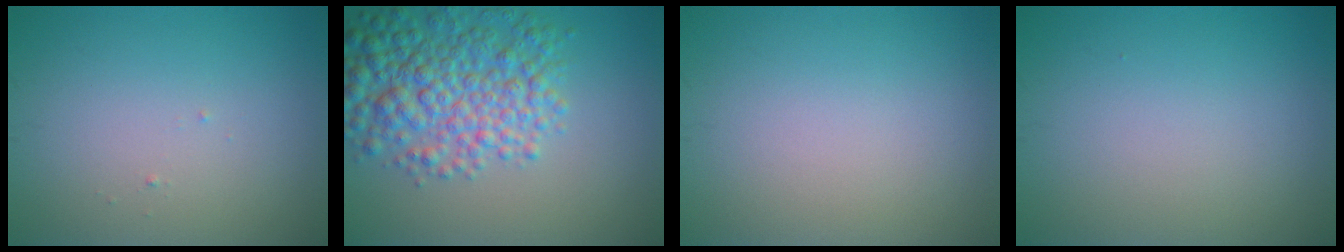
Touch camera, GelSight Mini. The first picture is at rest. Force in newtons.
{"total": 7.2, "press": 7.2, "slide": 0.2}
{"total": 0.0}
{"total": 0.0}